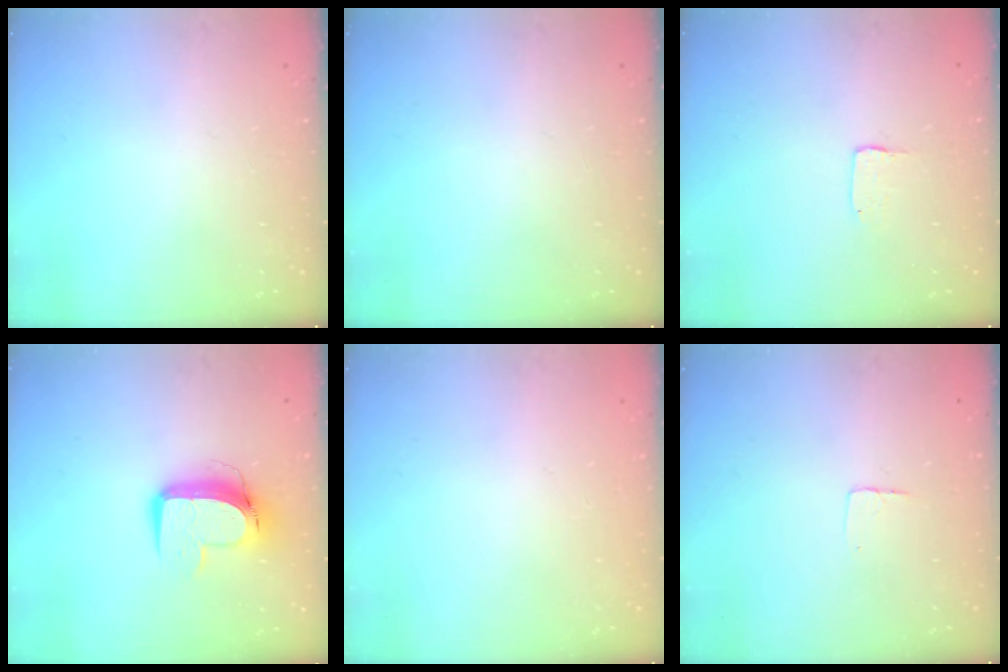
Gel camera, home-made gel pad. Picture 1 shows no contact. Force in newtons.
{"total": 0.0}
{"total": 1.3, "press": 1.2, "slide": 0.1}
{"total": 11.3, "press": 11.2, "slide": 1.3}
{"total": 0.8, "press": 0.4, "slide": 0.7}
{"total": 2.9, "press": 2.9, "slide": 0.2}